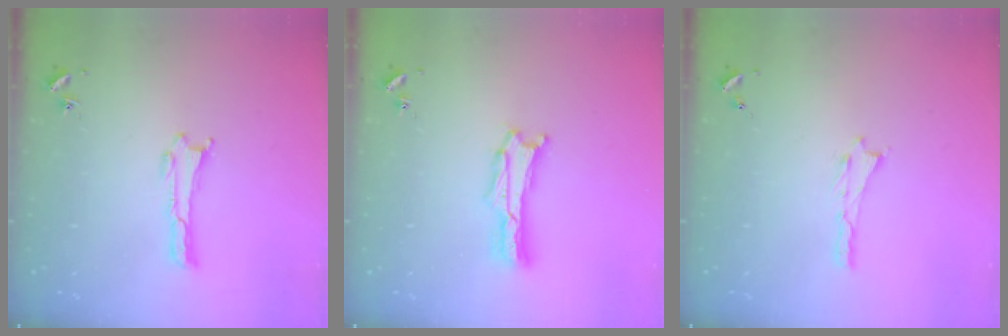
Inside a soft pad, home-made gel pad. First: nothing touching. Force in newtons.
{"total": 1.7, "press": 1.7, "slide": 0.3}
{"total": 0.0}